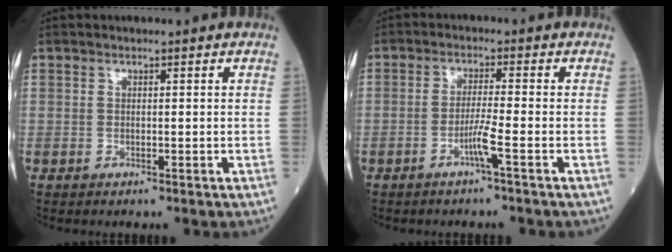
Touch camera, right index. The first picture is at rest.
{"total": 3.2, "force": [-1.8, -0.8, 2.5], "torque": [-0.052, -0.002, -0.037]}